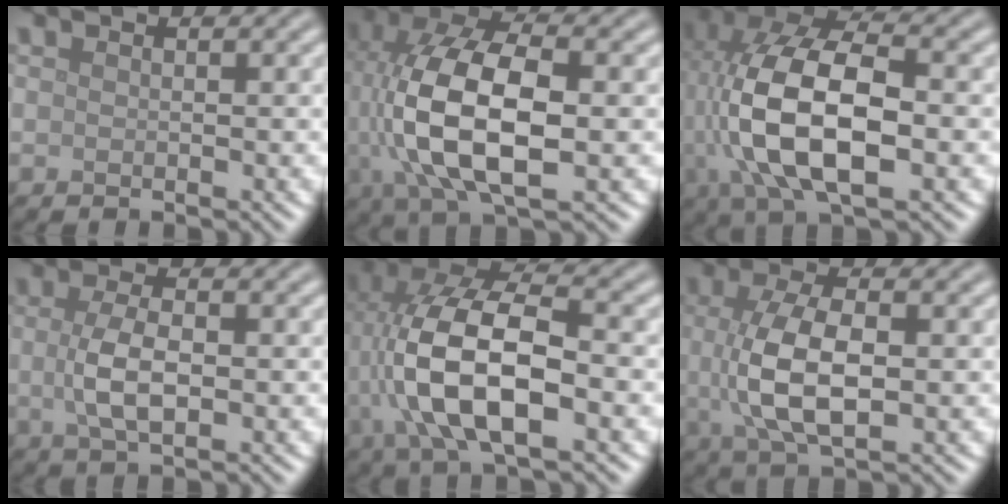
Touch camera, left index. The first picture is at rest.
{"total": 11.9, "force": [-0.4, 5.4, 10.5], "torque": [-0.215, 0.006, -0.009]}
{"total": 12.2, "force": [-0.8, 5.6, 10.7], "torque": [-0.221, 0.008, -0.017]}
{"total": 3.7, "force": [-0.1, 1.5, 3.4], "torque": [-0.075, -0.001, -0.003]}
{"total": 11.1, "force": [-1.2, 4.7, 10.0], "torque": [-0.205, 0.011, -0.023]}
{"total": 6.7, "force": [0.1, 2.9, 6.1], "torque": [-0.129, 0.000, -0.001]}